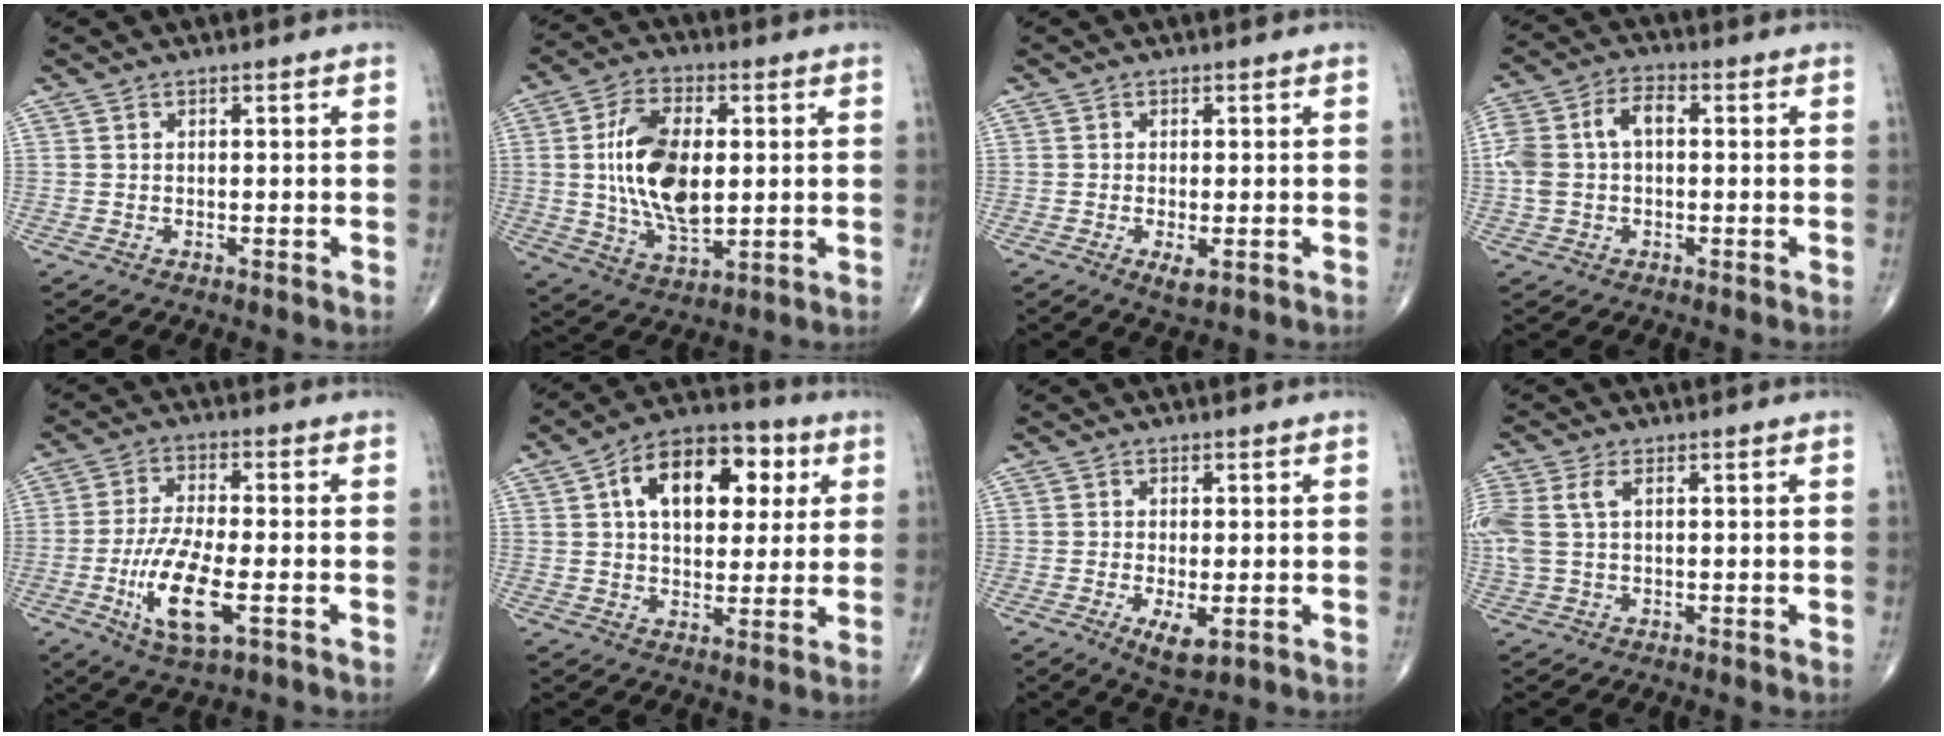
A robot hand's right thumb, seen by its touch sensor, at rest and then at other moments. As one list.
[{"total": 16.0, "force": [1.2, 8.4, 13.5], "torque": [-0.243, -0.008, 0.026]}, {"total": 2.7, "force": [-0.9, 0.9, 2.4], "torque": [-0.041, -0.007, -0.013]}, {"total": 8.9, "force": [0.5, 5.5, 7.0], "torque": [-0.156, 0.034, 0.008]}, {"total": 12.0, "force": [-3.7, 3.9, 10.7], "torque": [-0.214, 0.003, -0.065]}, {"total": 16.7, "force": [4.8, 10.0, 12.5], "torque": [-0.158, 0.011, 0.071]}, {"total": 4.8, "force": [-1.5, 1.8, 4.2], "torque": [-0.073, -0.012, -0.019]}, {"total": 6.7, "force": [1.5, 3.7, 5.4], "torque": [-0.167, 0.024, 0.035]}]